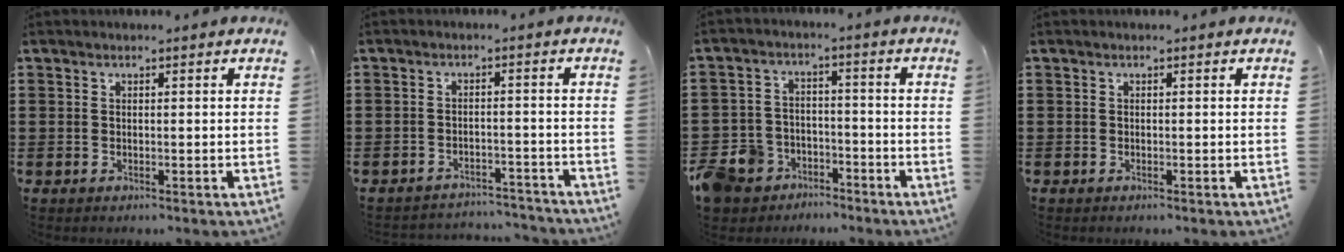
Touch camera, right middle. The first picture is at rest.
{"total": 3.3, "force": [-3.3, 0.4, -0.3], "torque": [-0.002, 0.001, -0.073]}
{"total": 7.7, "force": [-6.3, 4.3, 1.1], "torque": [-0.056, 0.021, -0.131]}
{"total": 0.0}